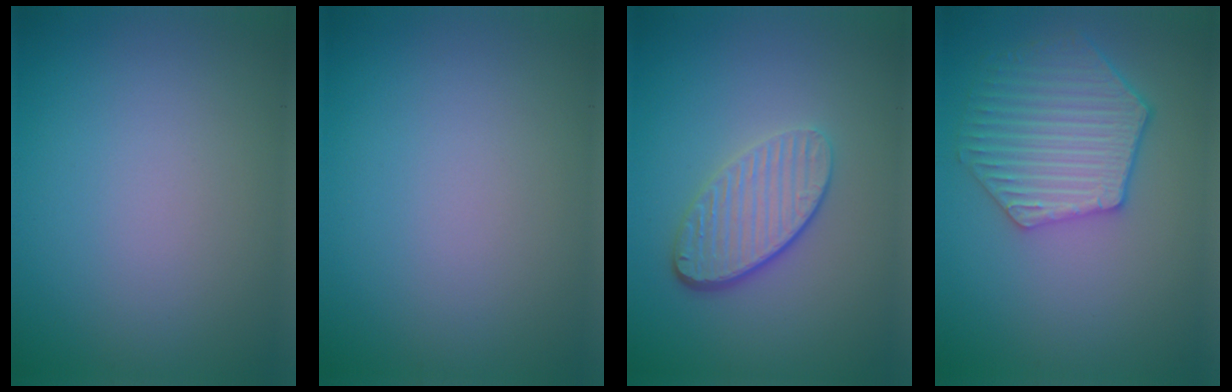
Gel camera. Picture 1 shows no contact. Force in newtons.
{"total": 0.0}
{"total": 4.2, "press": 3.2, "slide": 2.8}
{"total": 5.4, "press": 4.9, "slide": 2.3}